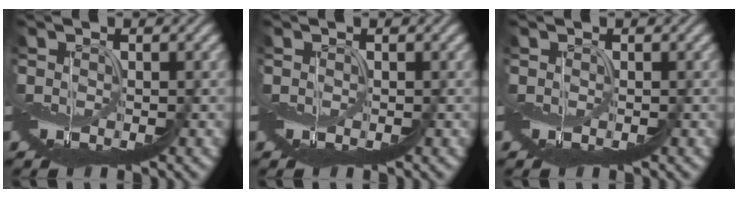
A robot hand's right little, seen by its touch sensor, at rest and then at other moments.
{"total": 0.0}
{"total": 0.0}